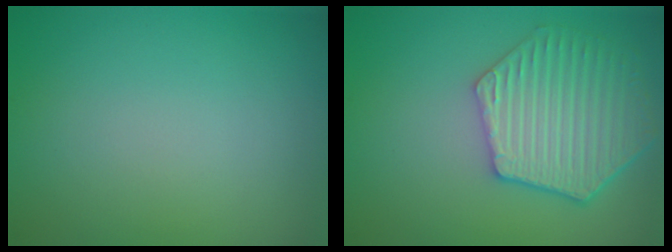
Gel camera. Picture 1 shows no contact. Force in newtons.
{"total": 5.7, "press": 5.1, "slide": 2.6}